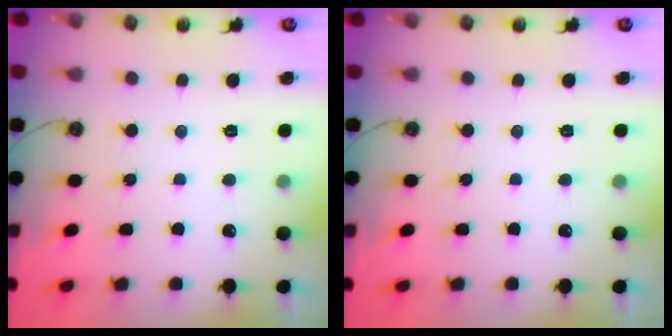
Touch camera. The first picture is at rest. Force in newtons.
{"total": 0.0}